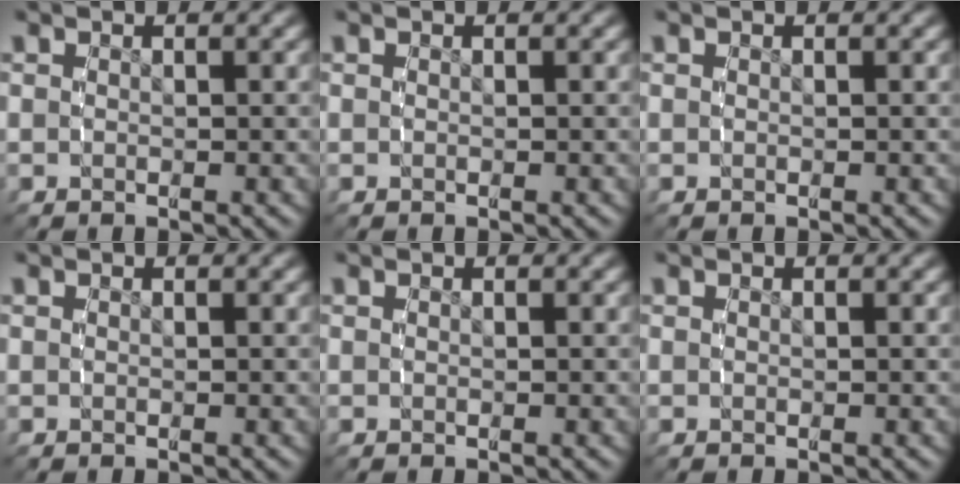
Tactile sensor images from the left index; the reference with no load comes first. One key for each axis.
{"total": 0.0}
{"total": 0.0}
{"total": 0.0}
{"total": 0.0}
{"total": 0.0}